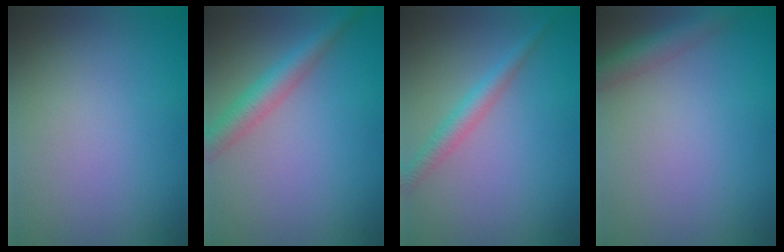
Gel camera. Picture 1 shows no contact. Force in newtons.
{"total": 3.6, "press": 3.6, "slide": 0.1}
{"total": 2.5, "press": 2.5, "slide": 0.1}
{"total": 3.0, "press": 3.0, "slide": 0.2}